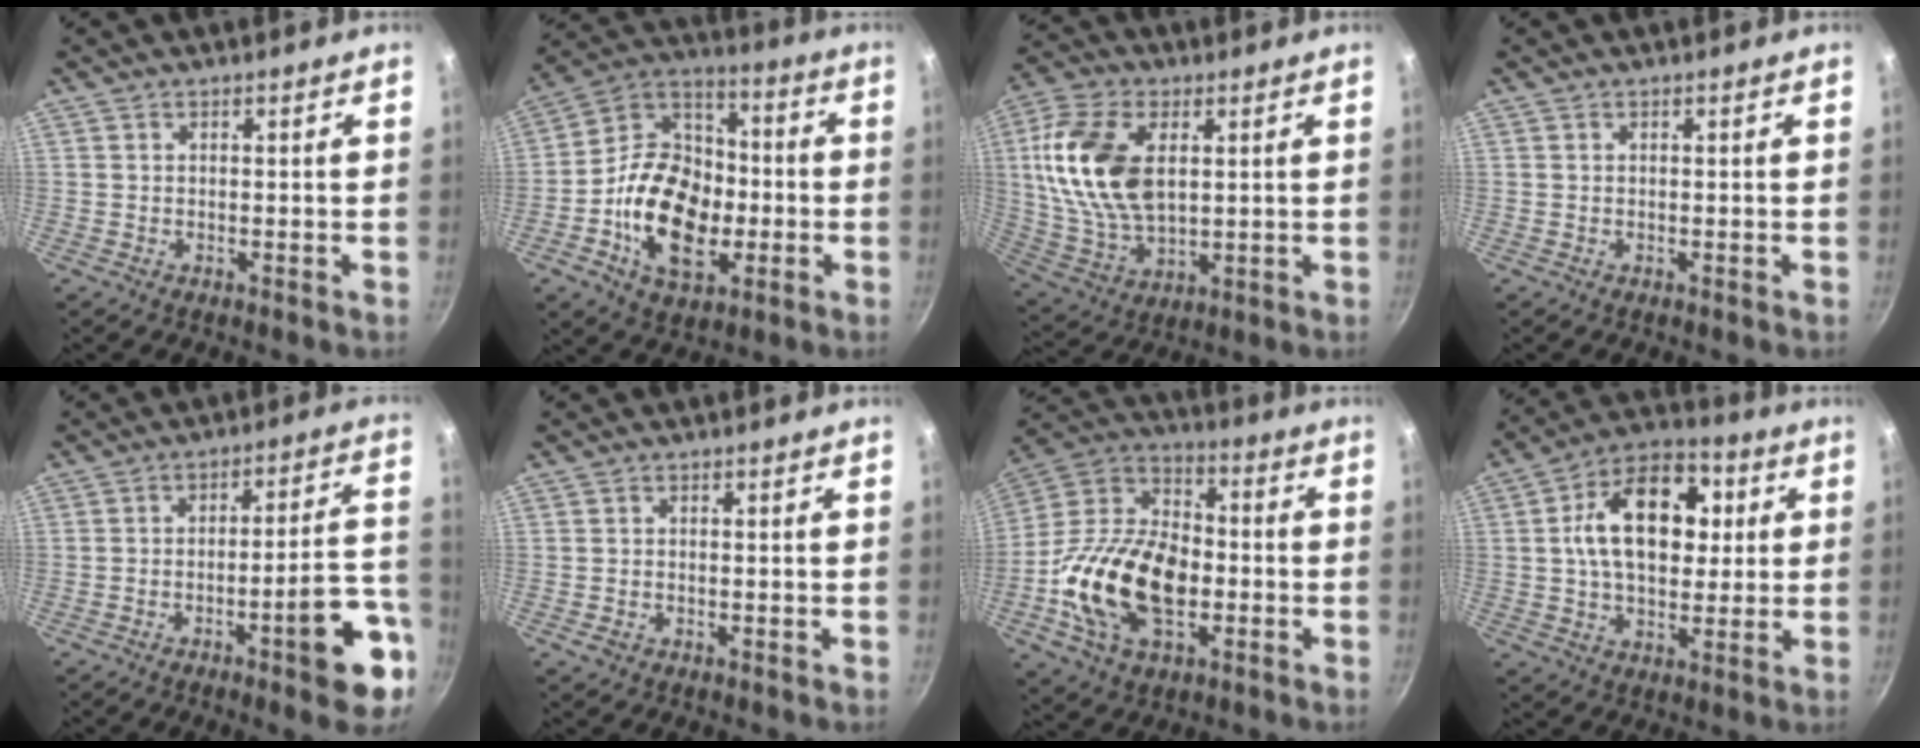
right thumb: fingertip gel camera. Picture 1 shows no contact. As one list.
[{"total": 20.0, "force": [-4.6, 13.6, 13.9], "torque": [-0.209, 0.040, -0.089]}, {"total": 17.7, "force": [3.5, 10.5, 13.8], "torque": [-0.256, -0.006, 0.073]}, {"total": 0.0}, {"total": 13.9, "force": [-6.1, 3.3, 12.0], "torque": [-0.136, 0.044, -0.082]}, {"total": 1.4, "force": [-0.6, 0.9, 0.8], "torque": [-0.019, 0.003, -0.011]}, {"total": 23.1, "force": [-4.8, 14.6, 17.3], "torque": [-0.300, 0.041, -0.095]}, {"total": 17.9, "force": [3.0, 11.7, 13.2], "torque": [-0.174, 0.018, 0.030]}]